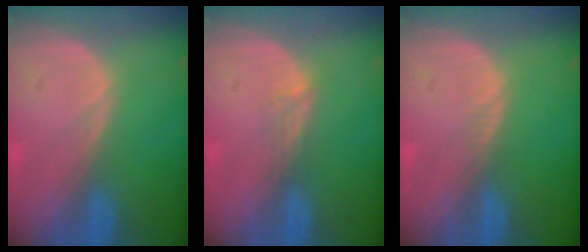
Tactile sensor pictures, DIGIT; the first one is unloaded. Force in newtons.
{"total": 1.8, "press": 1.3, "slide": 1.2}
{"total": 0.5, "press": 0.5, "slide": 0.1}